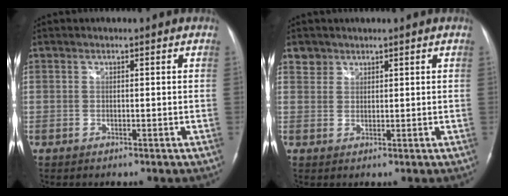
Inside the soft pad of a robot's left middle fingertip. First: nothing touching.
{"total": 2.3, "force": [1.6, 1.6, -0.2], "torque": [0.013, 0.007, 0.023]}